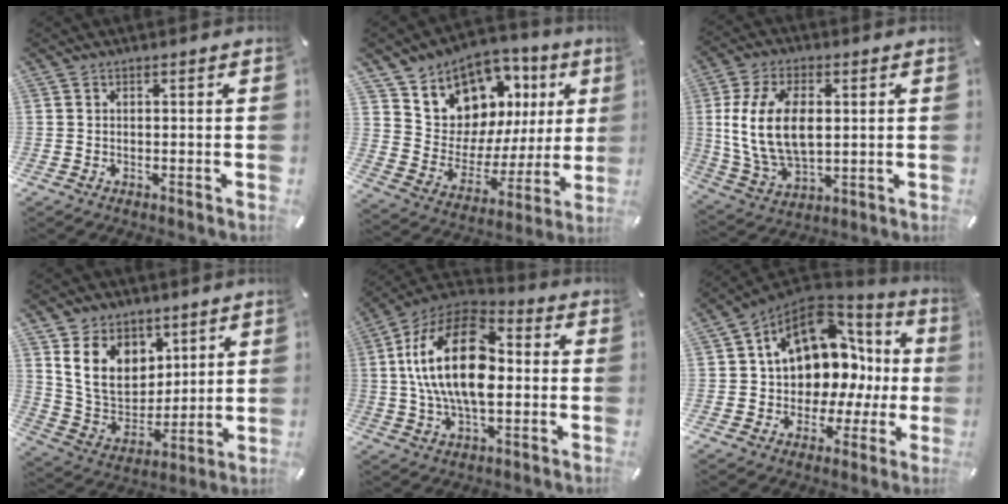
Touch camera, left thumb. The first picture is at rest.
{"total": 10.5, "force": [7.6, 7.3, 0.5], "torque": [-0.020, -0.093, 0.142]}
{"total": 14.7, "force": [2.2, 9.1, 11.3], "torque": [-0.257, 0.001, 0.036]}
{"total": 13.7, "force": [6.2, 10.8, 5.8], "torque": [-0.119, -0.034, 0.123]}
{"total": 21.2, "force": [1.1, 12.3, 17.3], "torque": [-0.349, 0.003, 0.013]}
{"total": 15.4, "force": [5.7, 11.0, 9.1], "torque": [-0.131, -0.051, 0.098]}